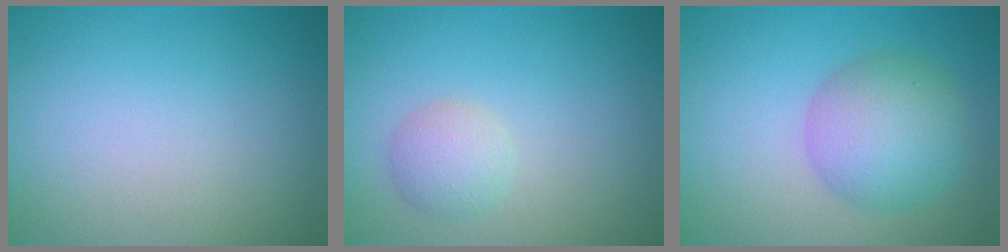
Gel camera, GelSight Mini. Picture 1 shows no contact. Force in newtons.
{"total": 2.0, "press": 2.0, "slide": 0.0}
{"total": 5.6, "press": 5.6, "slide": 0.1}